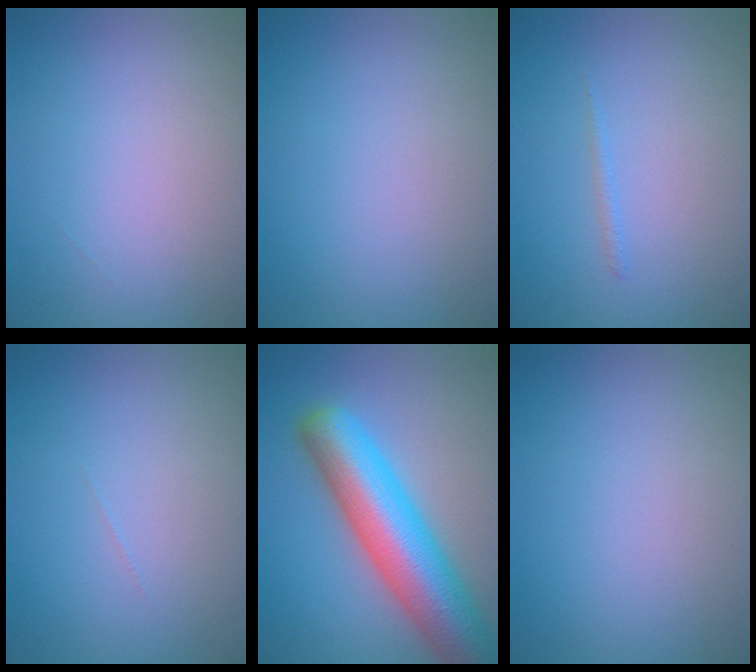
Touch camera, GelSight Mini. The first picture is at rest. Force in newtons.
{"total": 0.0}
{"total": 0.5, "press": 0.5, "slide": 0.1}
{"total": 0.0}
{"total": 10.3, "press": 10.3, "slide": 0.4}
{"total": 0.0}